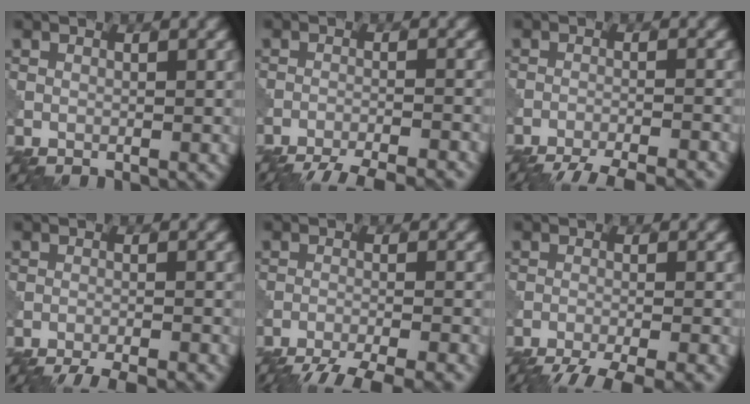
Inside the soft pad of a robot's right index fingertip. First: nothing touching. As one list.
[{"total": 8.6, "force": [-8.0, 1.5, 2.8], "torque": [-0.036, -0.005, -0.117]}, {"total": 8.2, "force": [-7.6, 1.4, 2.8], "torque": [-0.036, -0.005, -0.111]}, {"total": 6.2, "force": [-5.7, 0.9, 2.2], "torque": [-0.028, -0.006, -0.085]}, {"total": 8.6, "force": [-7.6, 1.4, 3.6], "torque": [-0.054, -0.017, -0.116]}, {"total": 7.4, "force": [-6.4, 1.2, 3.7], "torque": [-0.056, -0.020, -0.100]}]